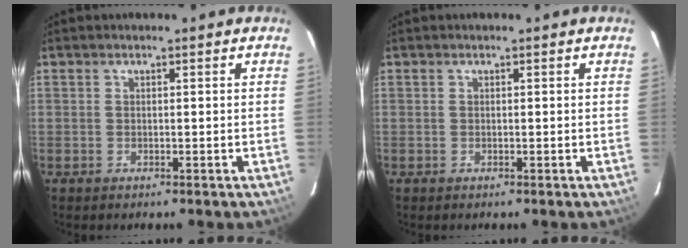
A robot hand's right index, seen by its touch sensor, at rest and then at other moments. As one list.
[{"total": 0.0}]